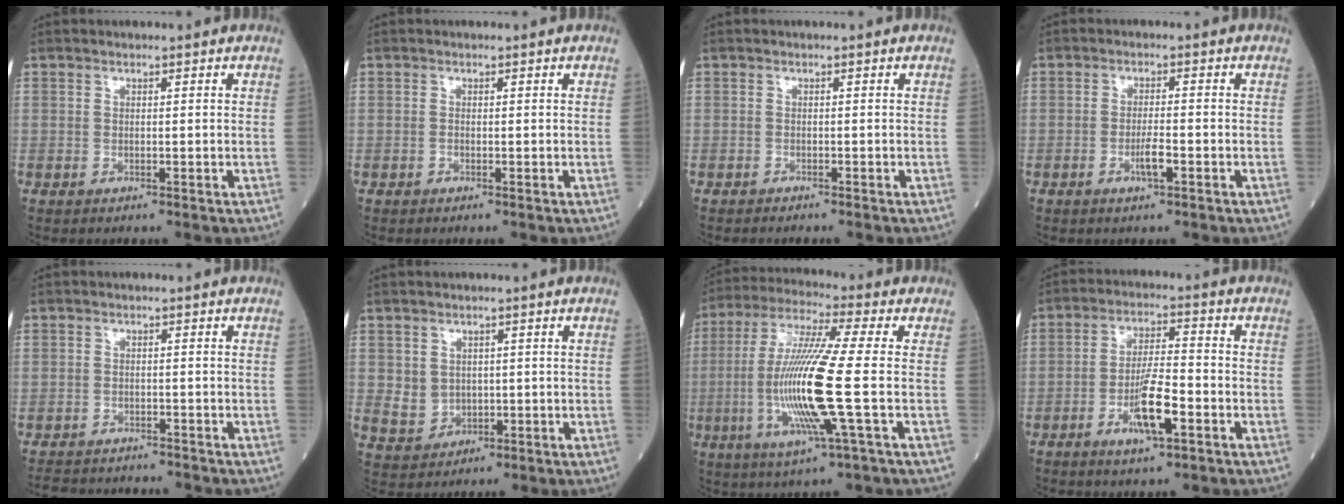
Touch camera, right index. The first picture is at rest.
{"total": 0.0}
{"total": 0.9, "force": [-0.9, -0.1, 0.2], "torque": [-0.003, 0.000, -0.012]}
{"total": 2.7, "force": [-1.2, 0.2, 2.5], "torque": [-0.048, 0.000, -0.020]}
{"total": 7.1, "force": [-6.8, 1.7, 1.0], "torque": [-0.013, 0.002, -0.095]}
{"total": 3.8, "force": [0.2, 3.6, 1.3], "torque": [-0.027, 0.005, 0.020]}
{"total": 15.1, "force": [-2.6, -0.5, 14.9], "torque": [-0.309, -0.013, -0.059]}
{"total": 7.7, "force": [-3.2, 1.3, 6.9], "torque": [-0.132, -0.003, -0.055]}